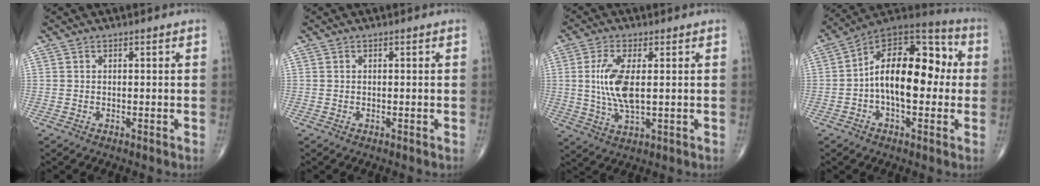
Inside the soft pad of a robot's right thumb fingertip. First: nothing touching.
{"total": 0.0}
{"total": 8.8, "force": [0.9, 3.3, 8.1], "torque": [-0.181, -0.009, 0.022]}
{"total": 18.5, "force": [0.0, 10.0, 15.6], "torque": [-0.222, 0.047, -0.010]}